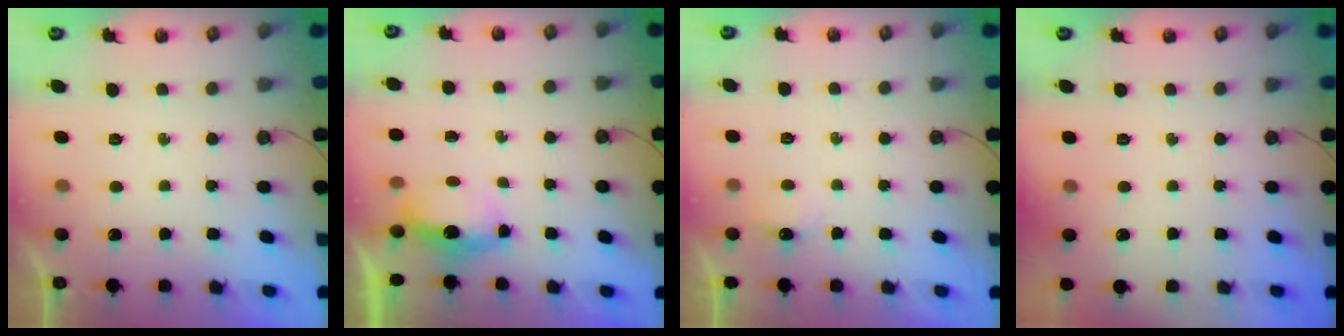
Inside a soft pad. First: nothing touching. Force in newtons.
{"total": 4.0, "press": 4.0, "slide": 0.5}
{"total": 2.7, "press": 2.6, "slide": 0.4}
{"total": 0.0}